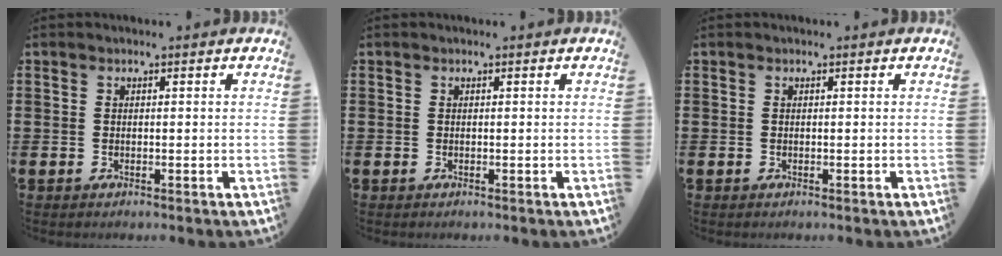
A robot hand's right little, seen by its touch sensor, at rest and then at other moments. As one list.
[{"total": 0.0}, {"total": 0.0}]